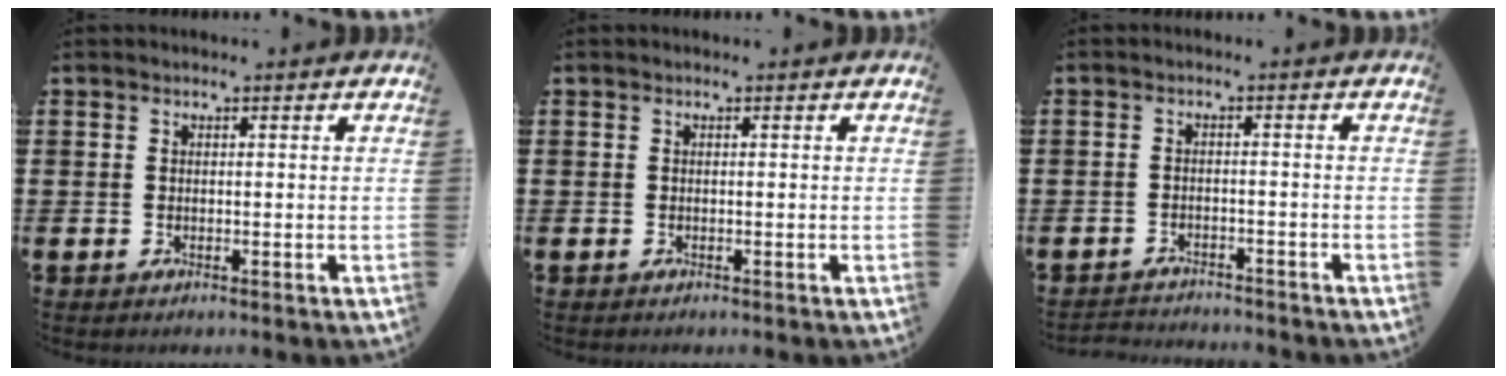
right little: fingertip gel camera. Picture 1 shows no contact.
{"total": 0.0}
{"total": 2.0, "force": [-2.0, 0.0, -0.3], "torque": [-0.001, 0.003, -0.045]}